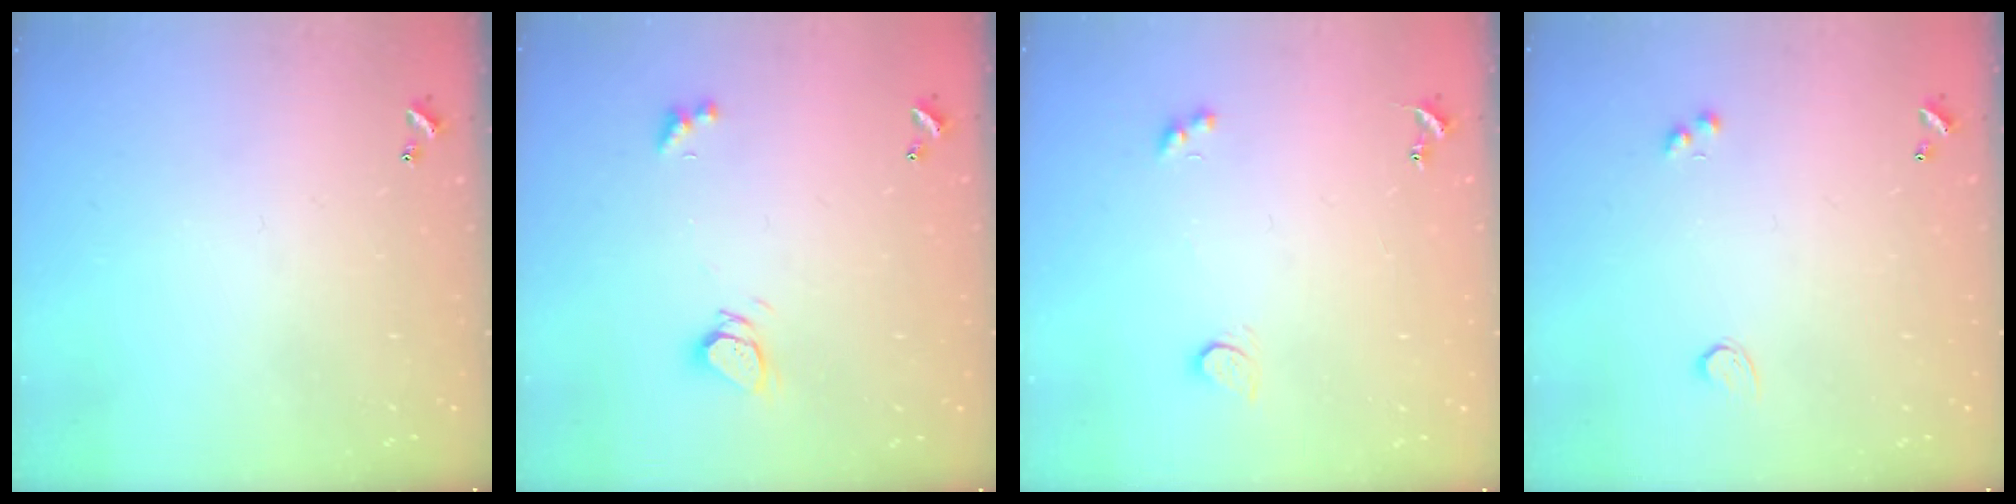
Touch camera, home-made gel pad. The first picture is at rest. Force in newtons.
{"total": 3.0, "press": 2.9, "slide": 0.3}
{"total": 2.8, "press": 2.8, "slide": 0.5}
{"total": 2.1, "press": 1.6, "slide": 1.3}